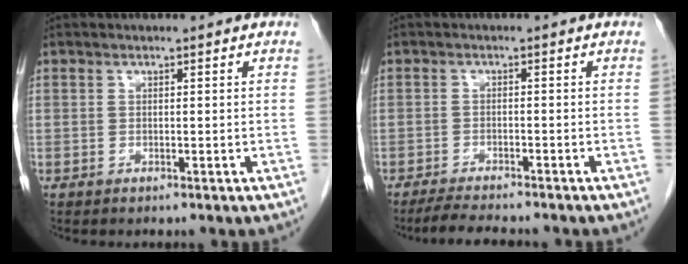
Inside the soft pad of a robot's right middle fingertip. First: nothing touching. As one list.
[{"total": 5.6, "force": [-5.0, 0.4, 2.4], "torque": [-0.042, -0.016, -0.081]}]